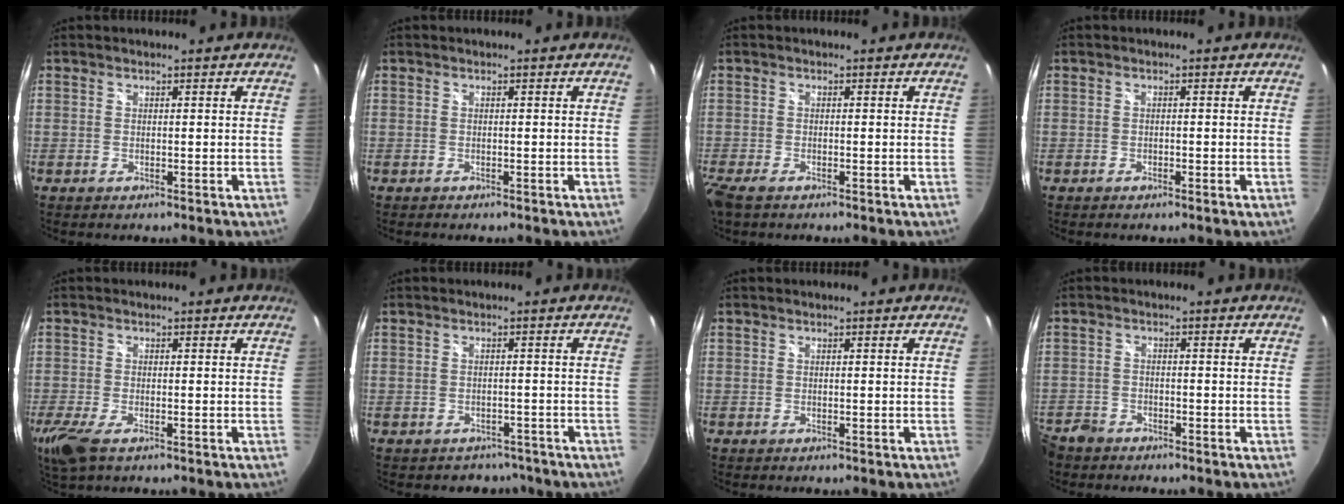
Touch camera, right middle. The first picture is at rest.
{"total": 0.6, "force": [-0.5, 0.2, 0.1], "torque": [-0.004, -0.003, -0.010]}
{"total": 4.1, "force": [-3.0, 1.6, 2.4], "torque": [-0.062, -0.017, -0.060]}
{"total": 0.6, "force": [-0.5, 0.1, 0.3], "torque": [-0.006, 0.000, -0.012]}
{"total": 5.5, "force": [-3.1, 1.9, 4.1], "torque": [-0.096, -0.022, -0.057]}
{"total": 4.8, "force": [-3.8, 2.9, 0.4], "torque": [-0.008, 0.006, -0.047]}
{"total": 0.0}
{"total": 6.5, "force": [-4.8, 4.1, 1.5], "torque": [-0.061, -0.004, -0.092]}